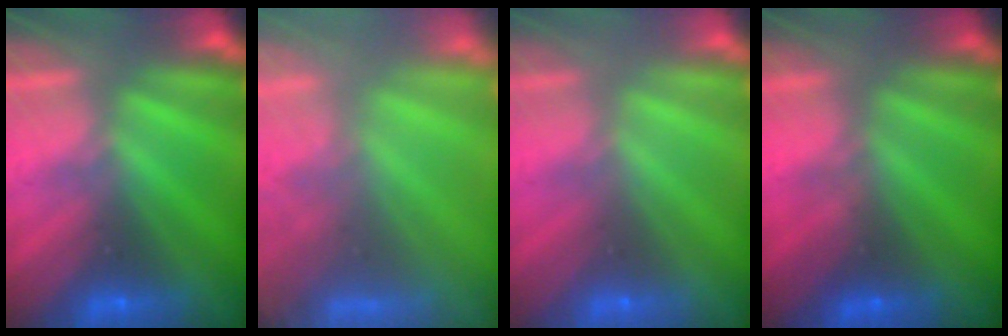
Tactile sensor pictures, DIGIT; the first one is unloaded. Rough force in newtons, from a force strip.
{"total": 7.4}
{"total": 3.1}
{"total": 2.2}